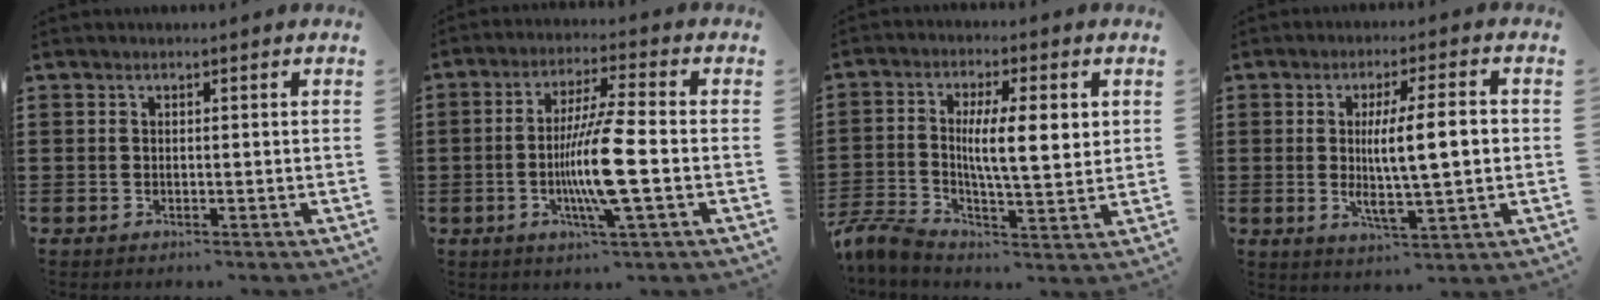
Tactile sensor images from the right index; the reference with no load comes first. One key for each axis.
{"total": 10.3, "fx": -2.3, "fy": 0.4, "fz": 10.0, "tx": -0.202, "ty": -0.020, "tz": -0.052}
{"total": 9.3, "fx": 1.1, "fy": 3.0, "fz": 8.7, "tx": -0.154, "ty": 0.007, "tz": 0.016}
{"total": 10.3, "fx": 0.6, "fy": 2.3, "fz": 10.0, "tx": -0.163, "ty": -0.001, "tz": 0.006}